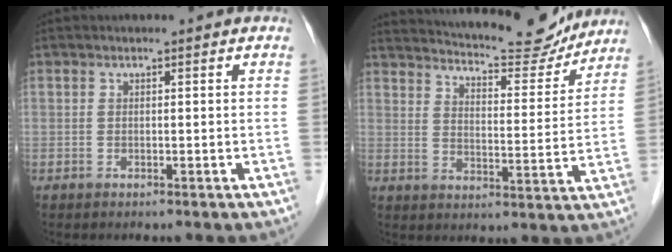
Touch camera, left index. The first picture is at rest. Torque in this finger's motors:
{"motor_torque": [-0.34, -0.82, 0.37, 0.09]}